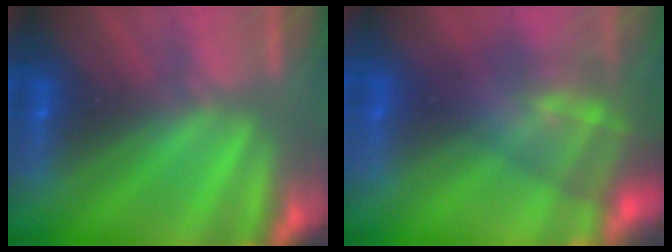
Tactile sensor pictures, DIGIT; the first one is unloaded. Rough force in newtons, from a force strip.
{"total": 7.7}